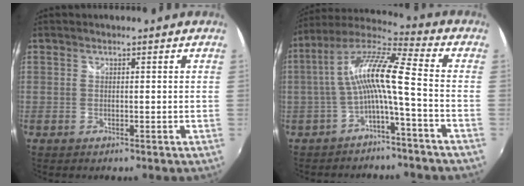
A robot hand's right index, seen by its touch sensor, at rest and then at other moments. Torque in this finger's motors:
{"motor_torque": [1.19, -0.65, 0.85, 0.21]}